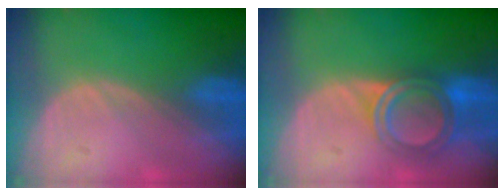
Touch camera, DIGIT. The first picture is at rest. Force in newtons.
{"total": 6.0, "press": 5.3, "slide": 2.8}